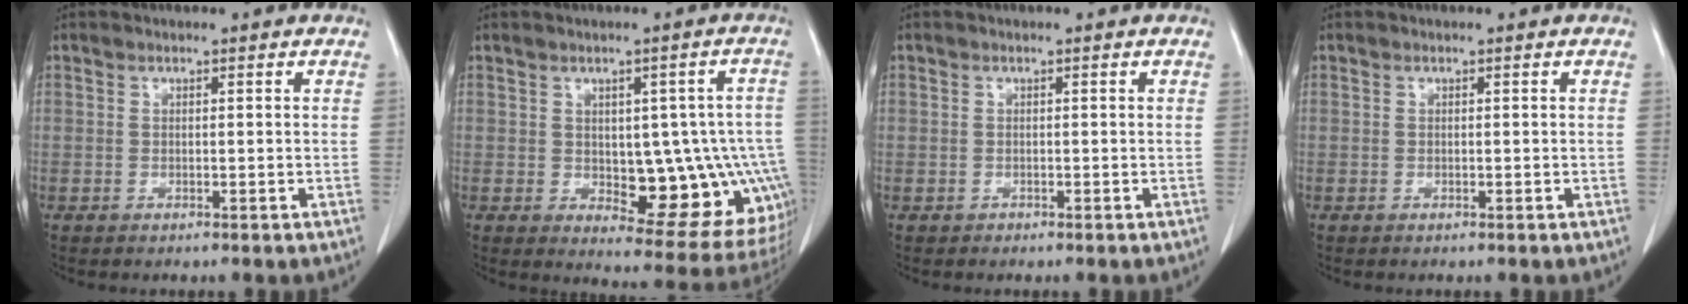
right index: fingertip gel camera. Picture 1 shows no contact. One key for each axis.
{"total": 15.5, "fx": -1.9, "fy": 6.3, "fz": 14.0, "tx": -0.117, "ty": 0.019, "tz": 0.000}
{"total": 0.7, "fx": -0.3, "fy": 0.6, "fz": -0.1, "tx": 0.001, "ty": 0.005, "tz": -0.009}
{"total": 0.0}